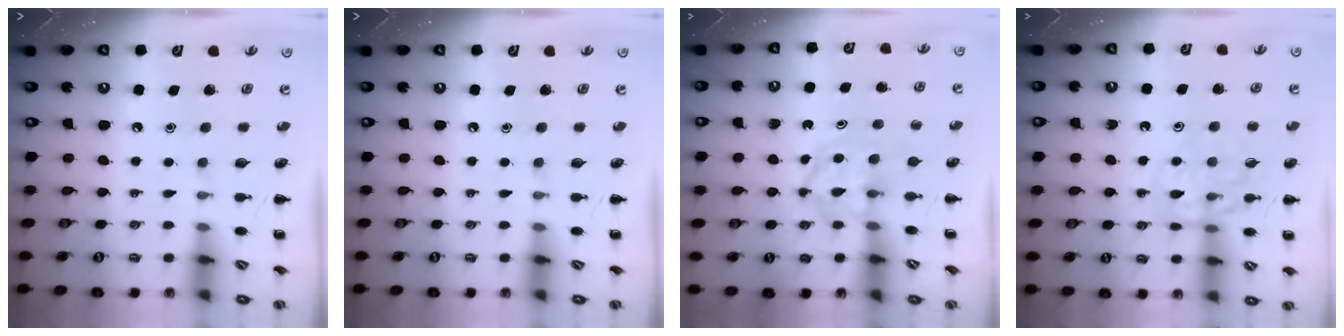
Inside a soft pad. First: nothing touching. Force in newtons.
{"total": 0.0}
{"total": 4.8, "press": 4.7, "slide": 0.8}
{"total": 11.2, "press": 11.1, "slide": 1.2}